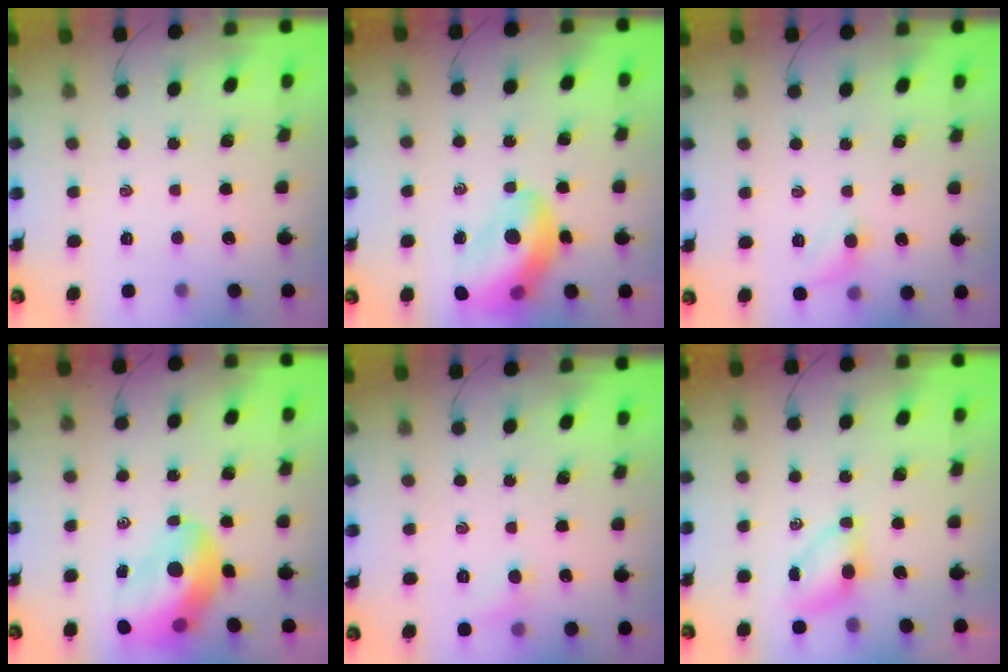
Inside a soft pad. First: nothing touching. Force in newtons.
{"total": 13.8, "press": 13.3, "slide": 3.7}
{"total": 5.7, "press": 5.5, "slide": 1.5}
{"total": 13.8, "press": 13.2, "slide": 3.8}
{"total": 5.4, "press": 5.1, "slide": 1.8}
{"total": 4.6, "press": 4.5, "slide": 0.9}